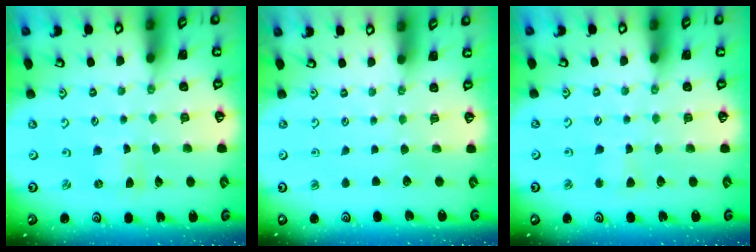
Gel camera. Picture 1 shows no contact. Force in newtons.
{"total": 0.0}
{"total": 2.5, "press": 2.5, "slide": 0.3}